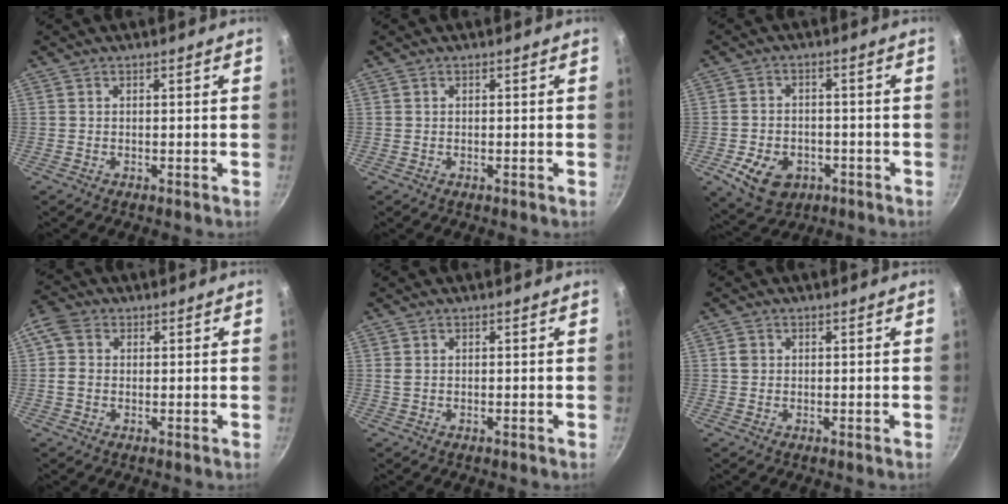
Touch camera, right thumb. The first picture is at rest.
{"total": 0.0}
{"total": 9.4, "force": [-3.6, 6.9, 5.3], "torque": [-0.076, 0.011, -0.047]}
{"total": 5.3, "force": [0.5, 4.4, 3.0], "torque": [-0.056, 0.009, -0.004]}
{"total": 0.9, "force": [0.0, 0.3, 0.8], "torque": [-0.016, 0.000, 0.000]}
{"total": 1.5, "force": [0.3, 1.3, 0.5], "torque": [-0.004, 0.005, 0.004]}